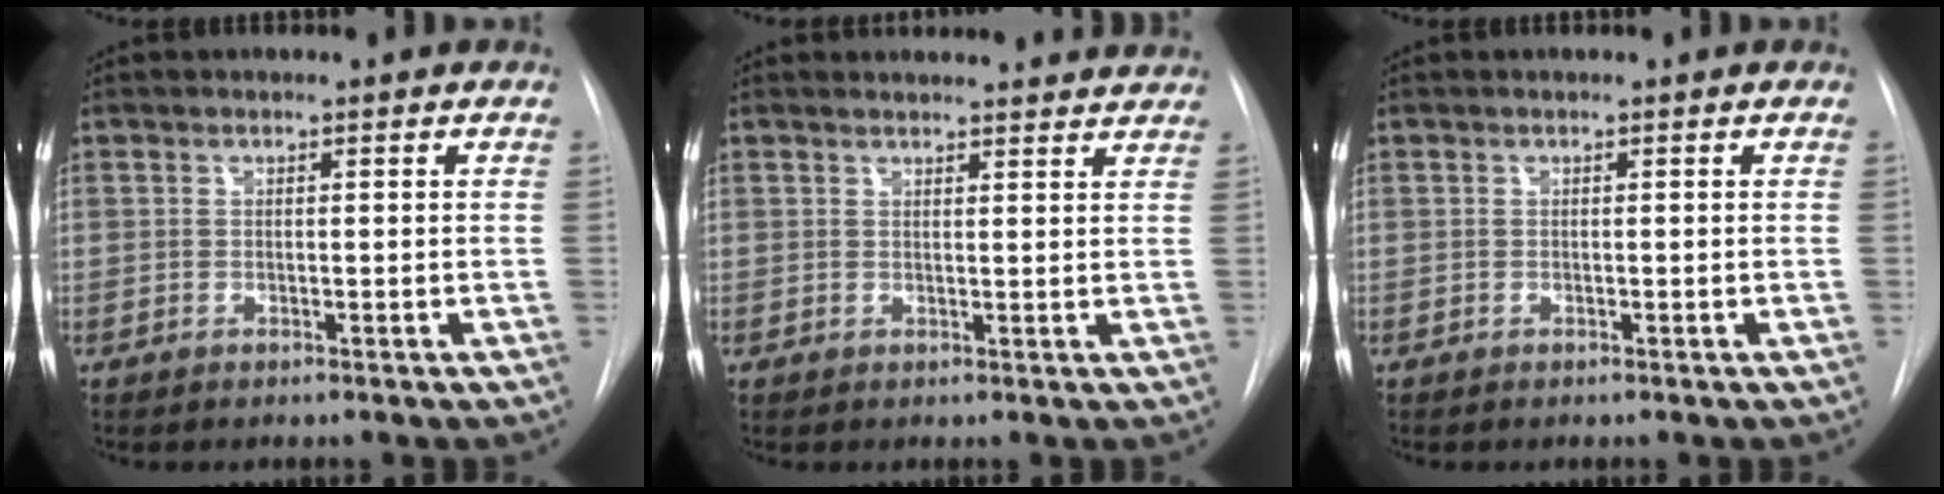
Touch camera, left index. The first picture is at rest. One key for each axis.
{"total": 9.9, "fx": 9.7, "fy": 1.7, "fz": 1.5, "tx": 0.001, "ty": 0.011, "tz": 0.095}
{"total": 0.0}